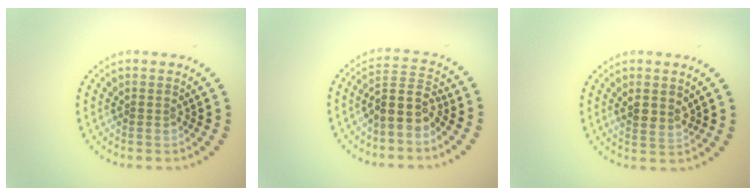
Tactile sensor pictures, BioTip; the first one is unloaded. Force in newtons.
{"total": 3.4, "press": 2.8, "slide": 1.9}
{"total": 2.0, "press": 1.8, "slide": 1.0}